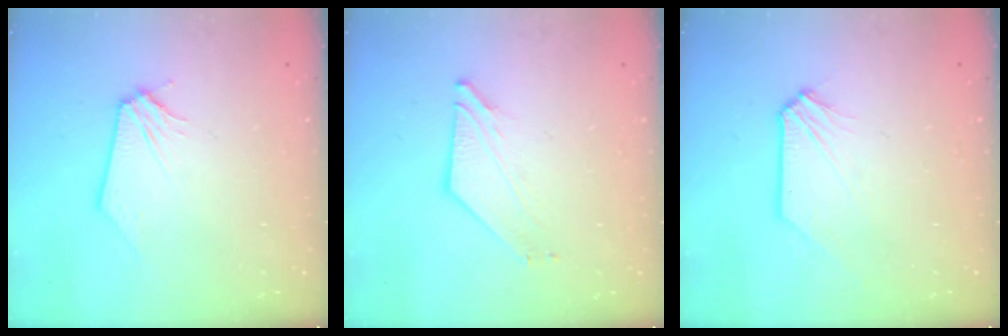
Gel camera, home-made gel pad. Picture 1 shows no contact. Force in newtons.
{"total": 2.9, "press": 2.9, "slide": 0.2}
{"total": 0.0}